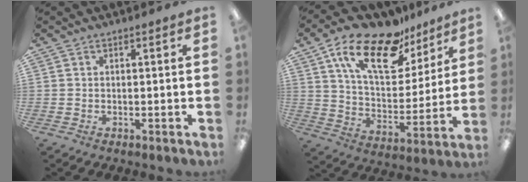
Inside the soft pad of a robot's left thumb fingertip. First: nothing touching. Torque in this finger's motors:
{"motor_torque": [0.43, 0.40, 1.30, -1.47, 0.34]}